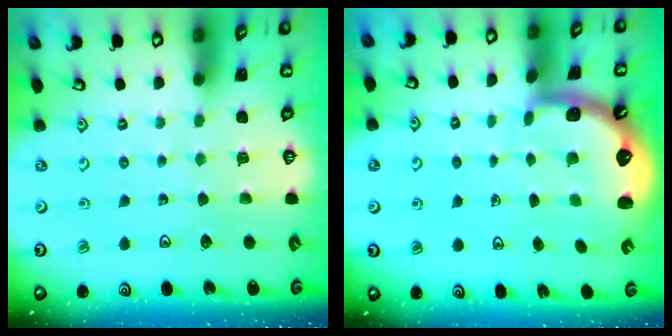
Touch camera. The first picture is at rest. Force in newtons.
{"total": 1.9, "press": 1.7, "slide": 0.6}